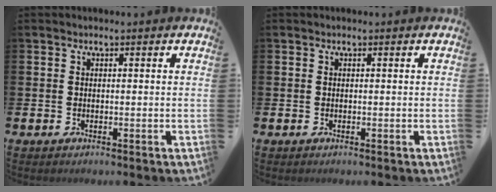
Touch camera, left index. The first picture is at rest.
{"total": 0.0}